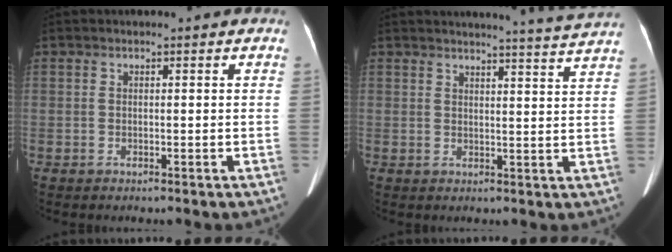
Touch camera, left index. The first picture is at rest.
{"total": 8.3, "force": [7.9, -2.2, 1.5], "torque": [-0.025, -0.048, 0.085]}